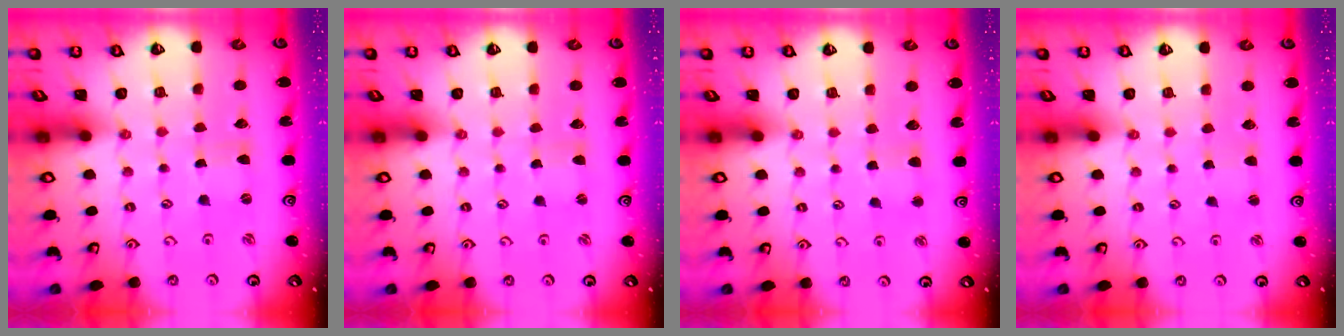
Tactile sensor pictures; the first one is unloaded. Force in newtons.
{"total": 0.9, "press": 0.8, "slide": 0.1}
{"total": 2.8, "press": 2.8, "slide": 0.3}
{"total": 1.5, "press": 1.5, "slide": 0.1}